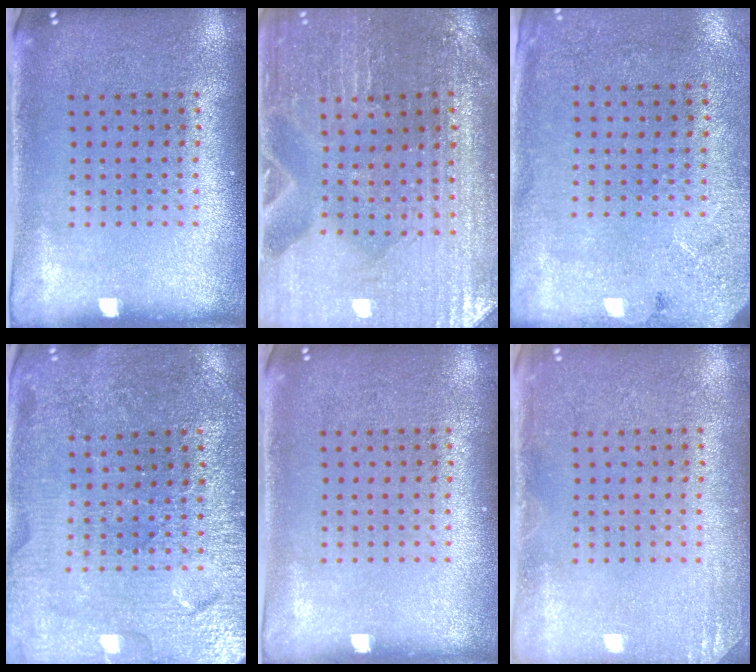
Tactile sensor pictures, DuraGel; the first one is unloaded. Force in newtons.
{"total": 1.5, "press": 1.4, "slide": 0.2}
{"total": 2.6, "press": 2.1, "slide": 1.6}
{"total": 3.1, "press": 3.1, "slide": 0.1}
{"total": 0.0}
{"total": 1.5, "press": 1.4, "slide": 0.2}